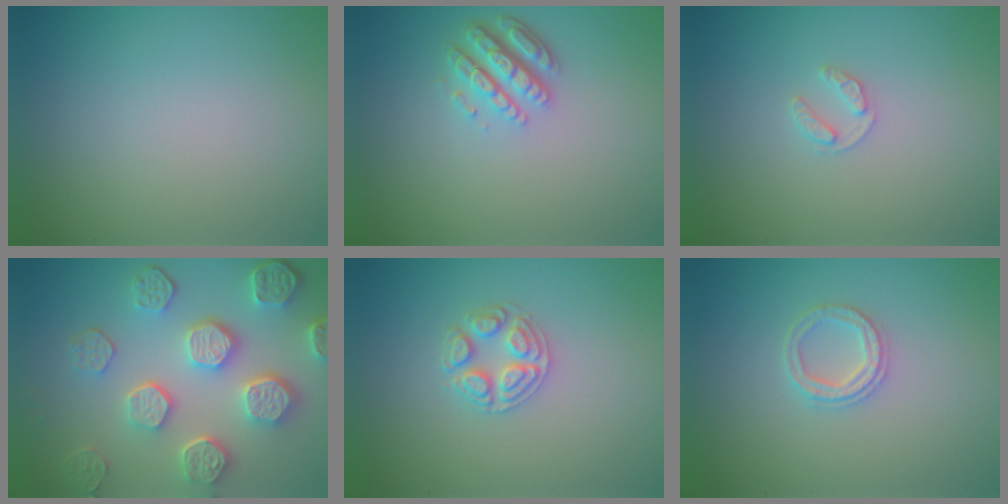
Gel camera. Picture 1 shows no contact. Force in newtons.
{"total": 4.4, "press": 3.2, "slide": 3.1}
{"total": 1.3, "press": 1.3, "slide": 0.2}
{"total": 7.7, "press": 5.9, "slide": 4.9}
{"total": 2.6, "press": 2.6, "slide": 0.2}
{"total": 2.4, "press": 2.4, "slide": 0.4}